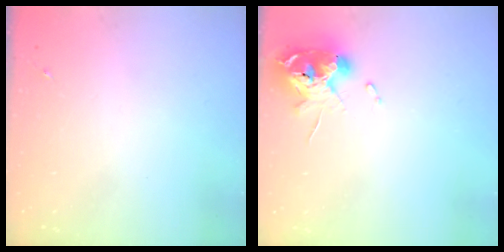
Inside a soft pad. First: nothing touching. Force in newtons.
{"total": 14.0, "press": 13.9, "slide": 1.7}